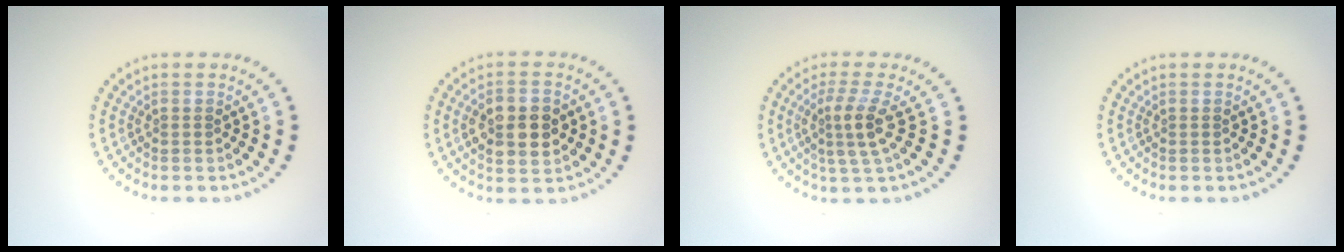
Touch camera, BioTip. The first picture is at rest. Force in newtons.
{"total": 5.0, "press": 5.0, "slide": 0.2}
{"total": 3.0, "press": 2.4, "slide": 1.9}
{"total": 0.0}